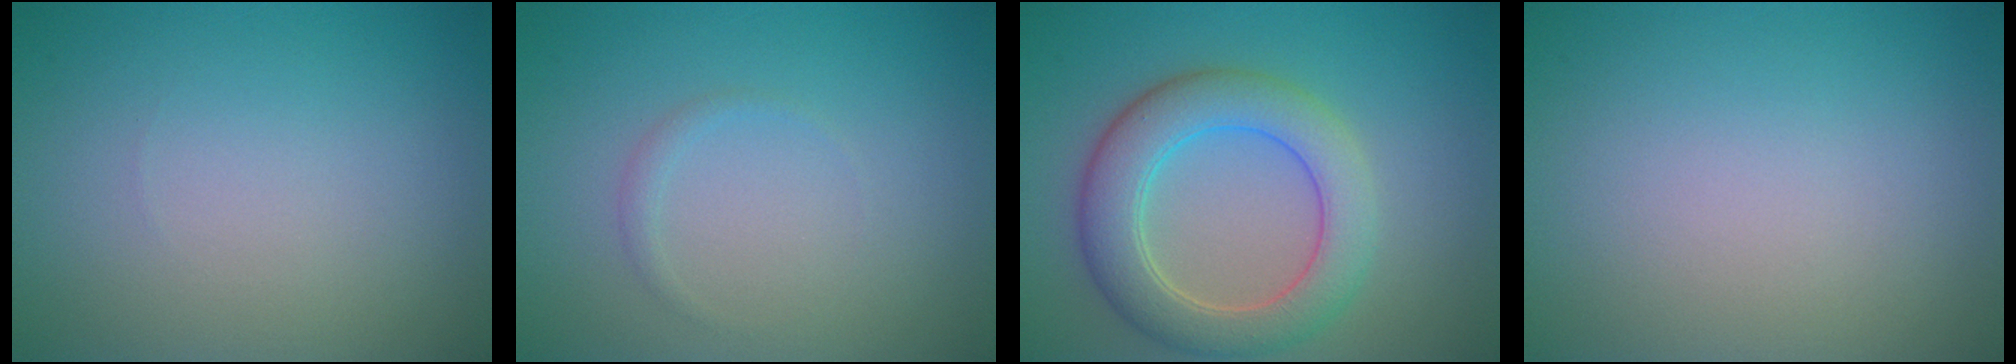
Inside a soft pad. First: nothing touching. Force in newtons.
{"total": 0.7, "press": 0.7, "slide": 0.0}
{"total": 6.0, "press": 6.0, "slide": 0.1}
{"total": 0.0}